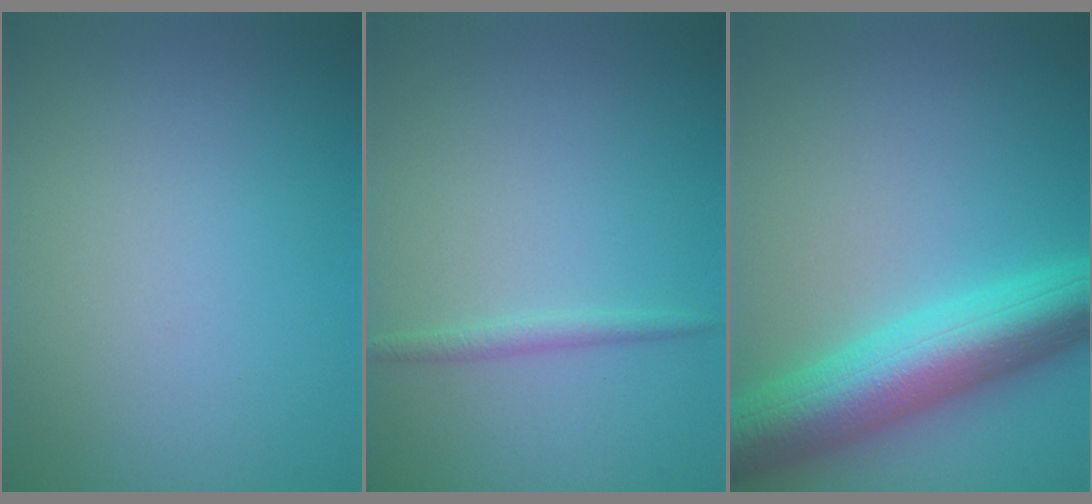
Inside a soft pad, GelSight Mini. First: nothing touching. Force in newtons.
{"total": 1.1, "press": 1.1, "slide": 0.1}
{"total": 9.2, "press": 9.2, "slide": 0.2}